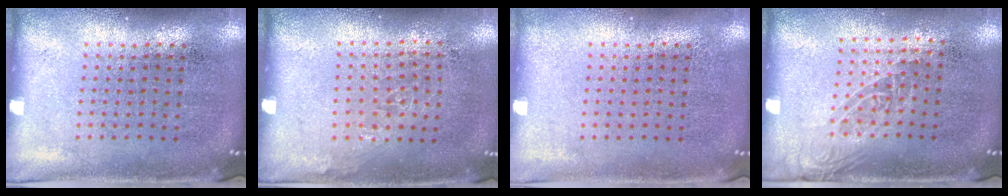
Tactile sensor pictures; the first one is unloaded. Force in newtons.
{"total": 1.0, "press": 0.8, "slide": 0.6}
{"total": 0.0}
{"total": 1.3, "press": 1.0, "slide": 0.9}